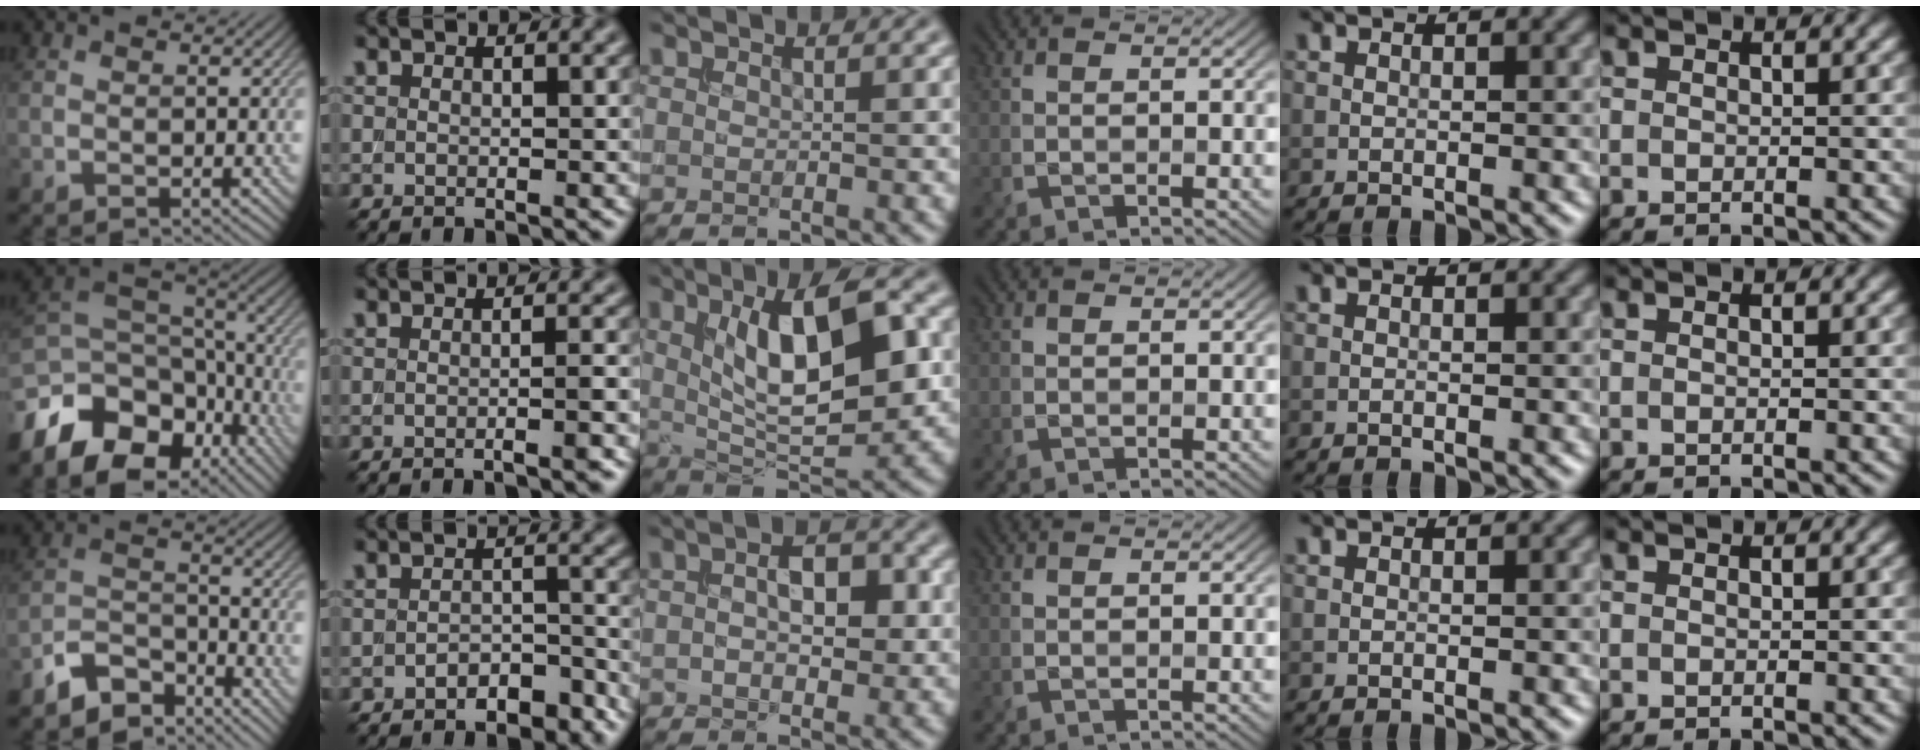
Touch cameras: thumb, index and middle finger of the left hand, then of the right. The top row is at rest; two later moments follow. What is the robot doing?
{"motion": "insert", "object": "backpack"}